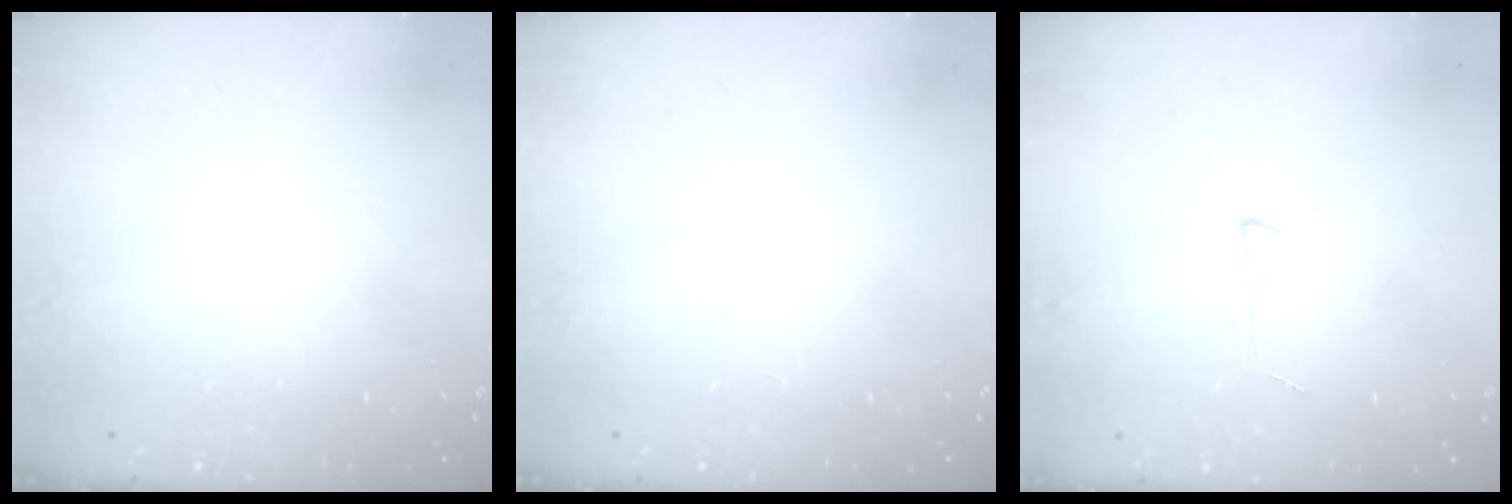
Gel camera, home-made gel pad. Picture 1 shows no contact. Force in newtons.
{"total": 0.0}
{"total": 3.0, "press": 3.0, "slide": 0.3}